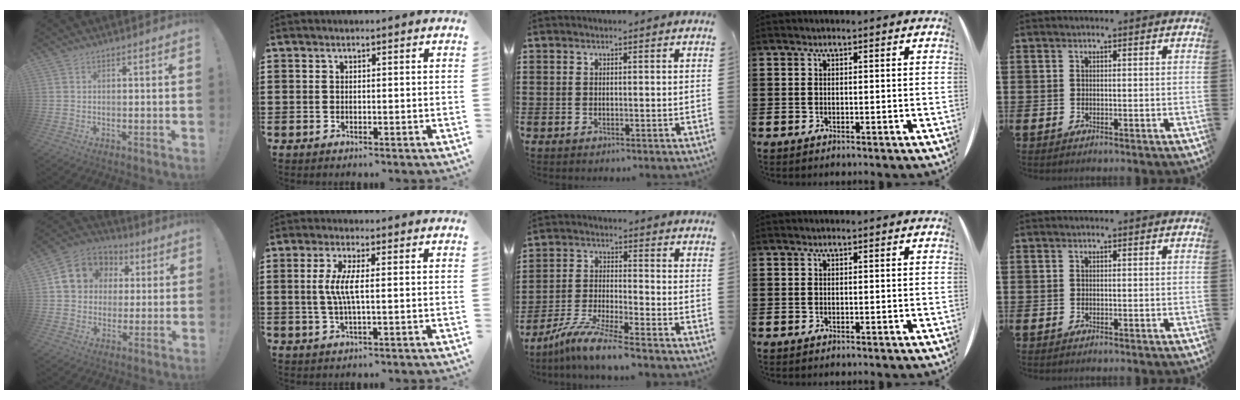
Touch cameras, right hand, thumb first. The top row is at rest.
{"thumb": {"total": 12.0, "force": [3.1, 10.6, 4.9], "torque": [-0.063, -0.006, 0.066]}, "index": {"total": 4.7, "force": [0.1, 0.6, 4.6], "torque": [-0.107, -0.011, -0.008]}, "middle": {"total": 7.6, "force": [-6.8, -0.4, 3.4], "torque": [-0.074, -0.013, -0.132]}}